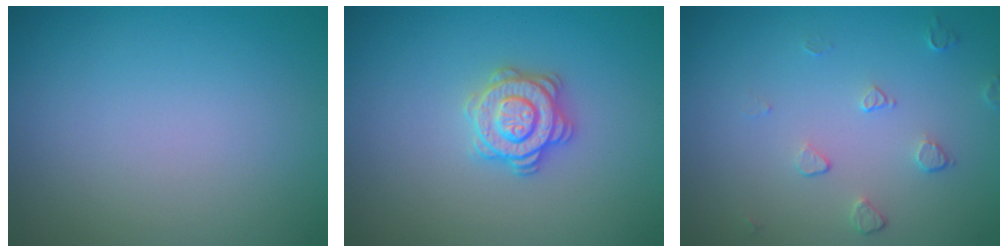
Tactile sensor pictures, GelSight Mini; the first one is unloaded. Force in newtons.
{"total": 2.8, "press": 2.8, "slide": 0.2}
{"total": 1.5, "press": 0.9, "slide": 1.1}